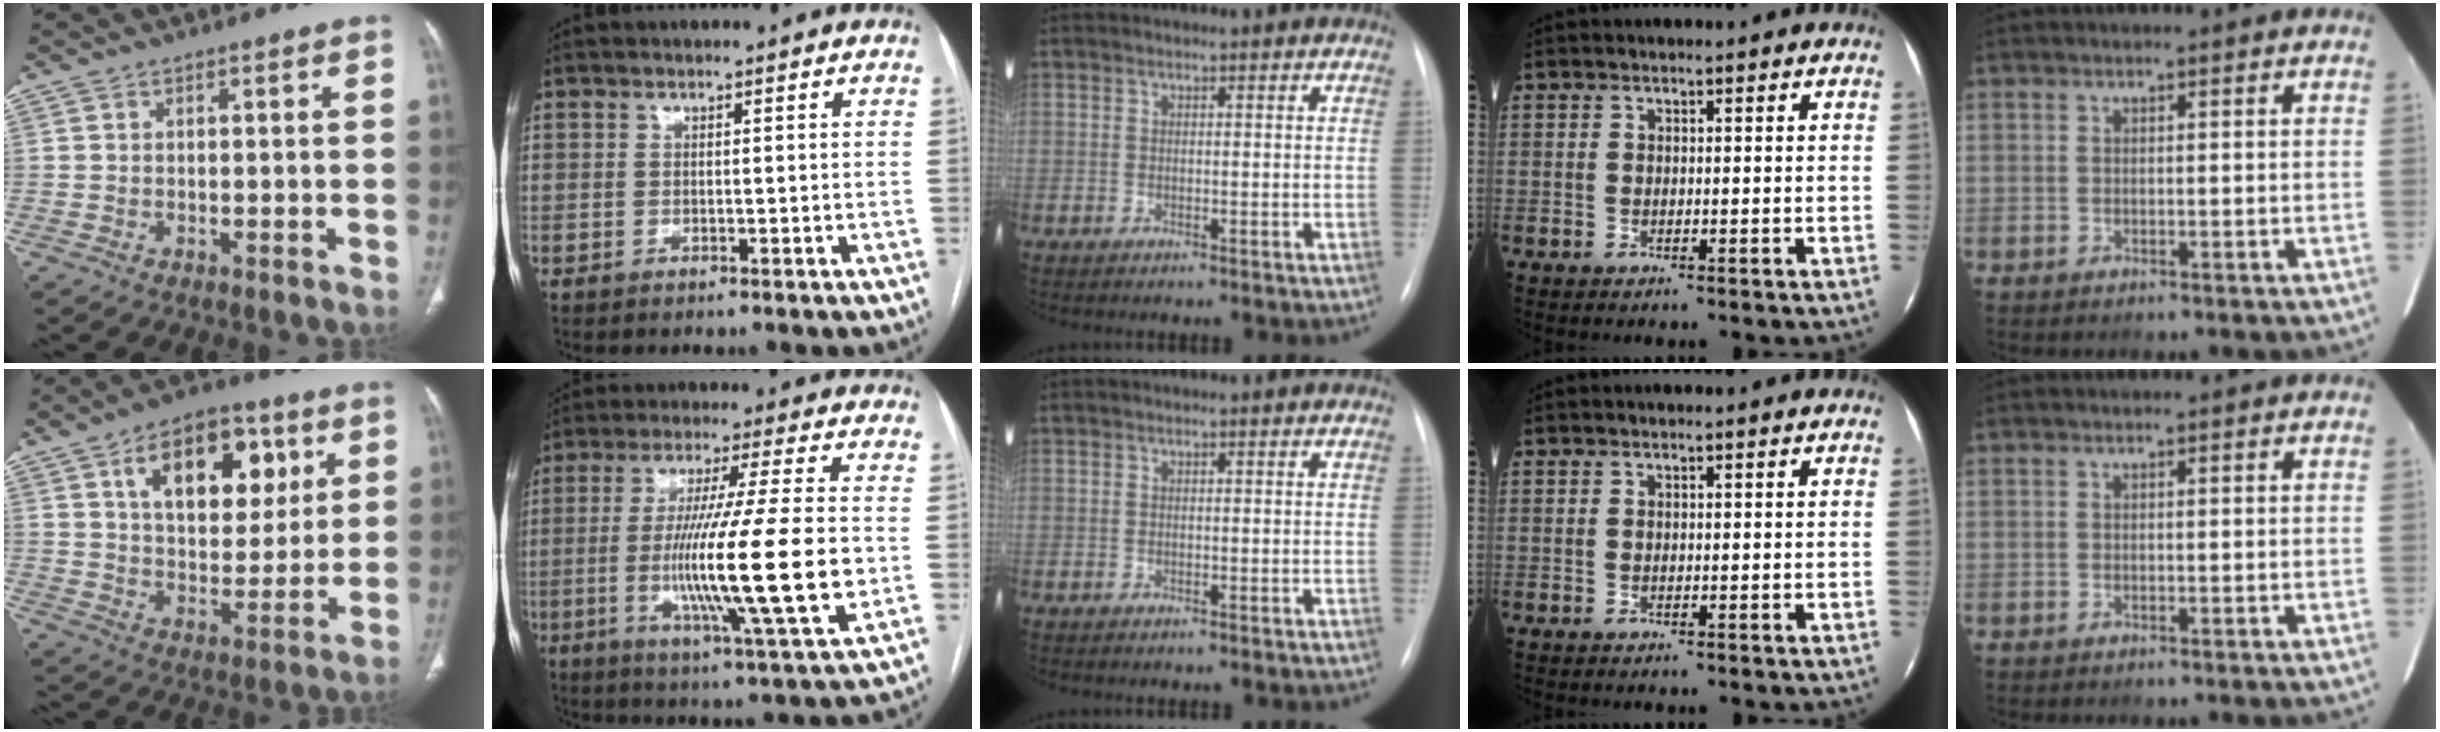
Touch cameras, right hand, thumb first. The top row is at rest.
{"thumb": {"total": 18.3, "force": [6.8, 10.8, 13.1], "torque": [-0.151, -0.012, 0.108]}, "index": {"total": 18.6, "force": [-2.5, -0.3, 18.4], "torque": [-0.328, -0.022, -0.049]}}